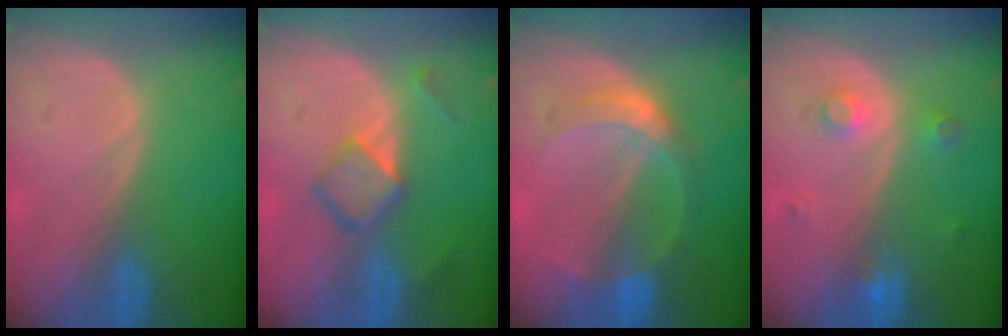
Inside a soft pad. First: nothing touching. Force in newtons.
{"total": 5.0, "press": 4.6, "slide": 1.9}
{"total": 5.6, "press": 5.6, "slide": 0.1}
{"total": 3.2, "press": 3.0, "slide": 1.1}